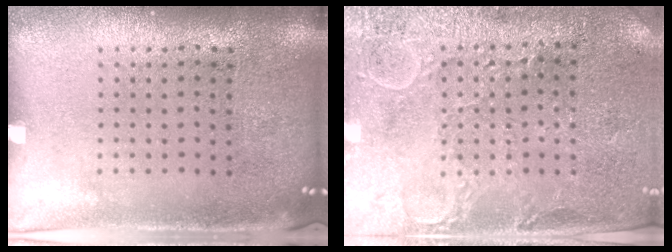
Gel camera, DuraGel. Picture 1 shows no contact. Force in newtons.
{"total": 2.8, "press": 2.7, "slide": 0.7}